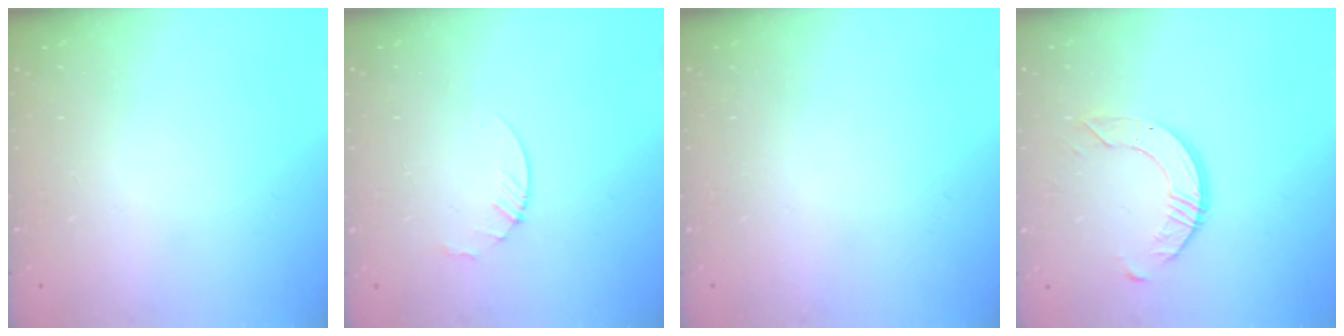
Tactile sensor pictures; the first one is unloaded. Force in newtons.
{"total": 3.0, "press": 2.9, "slide": 0.3}
{"total": 0.0}
{"total": 6.4, "press": 6.4, "slide": 0.6}